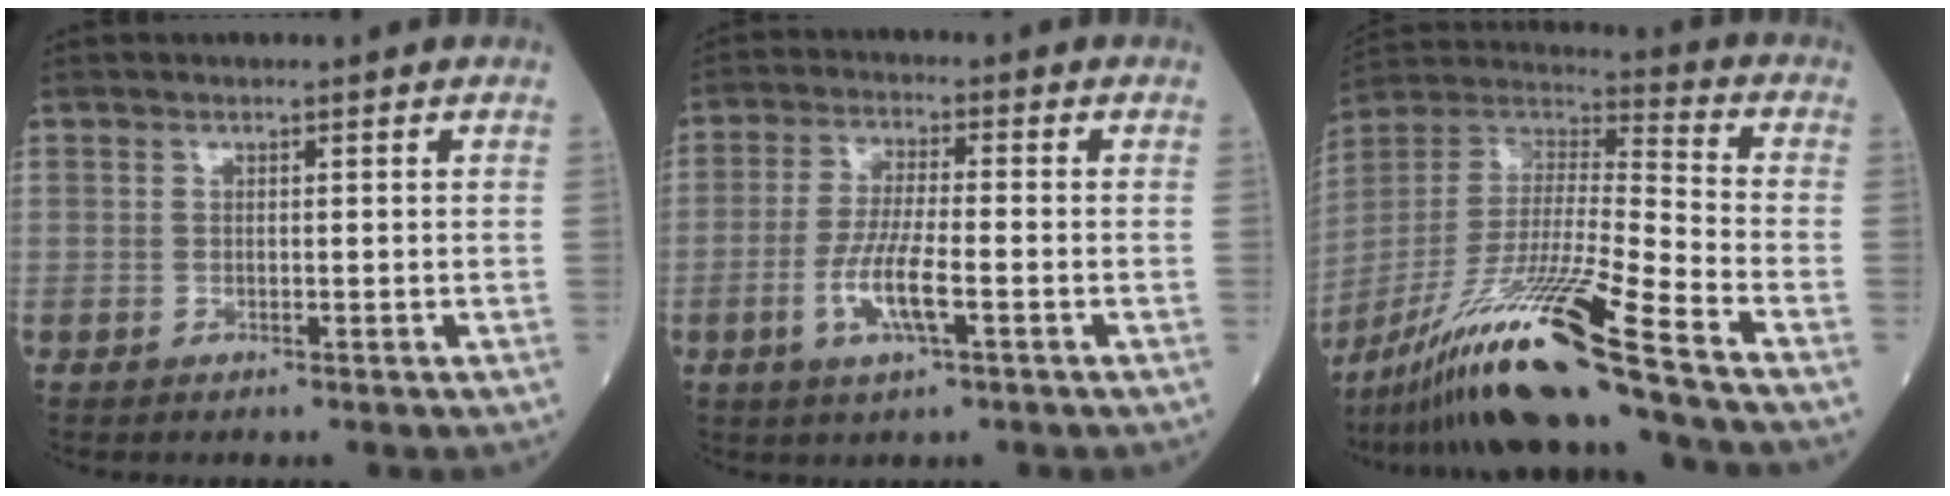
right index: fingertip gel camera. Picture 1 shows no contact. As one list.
[{"total": 7.3, "force": [-2.5, 1.0, 6.8], "torque": [-0.141, -0.007, -0.046]}, {"total": 22.9, "force": [-16.9, -1.9, 15.4], "torque": [-0.320, -0.040, -0.314]}]